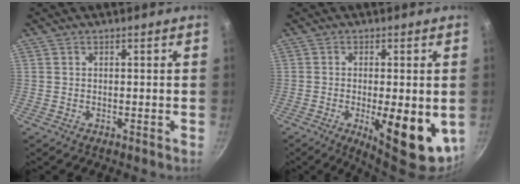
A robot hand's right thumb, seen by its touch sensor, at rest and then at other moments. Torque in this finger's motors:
{"motor_torque": [1.89, 1.58, 1.75, -0.36, 0.41]}